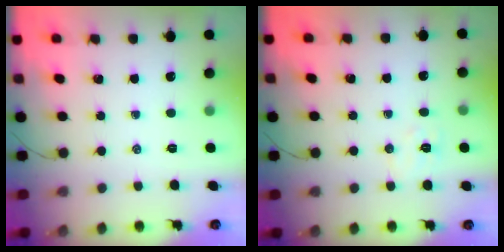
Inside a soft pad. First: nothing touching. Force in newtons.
{"total": 5.1, "press": 5.0, "slide": 1.0}